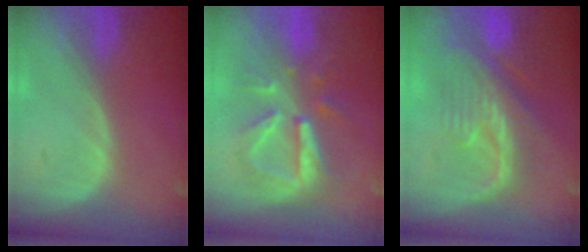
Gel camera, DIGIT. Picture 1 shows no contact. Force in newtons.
{"total": 8.3, "press": 8.2, "slide": 0.8}
{"total": 10.3, "press": 9.1, "slide": 4.7}